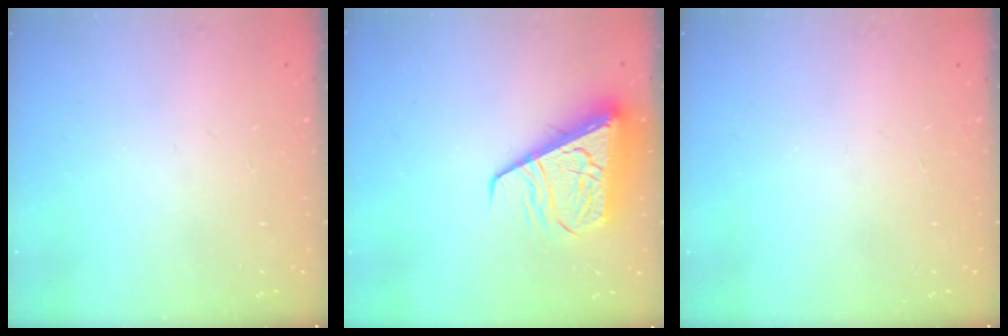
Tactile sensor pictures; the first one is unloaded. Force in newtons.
{"total": 12.2, "press": 12.1, "slide": 1.3}
{"total": 0.0}